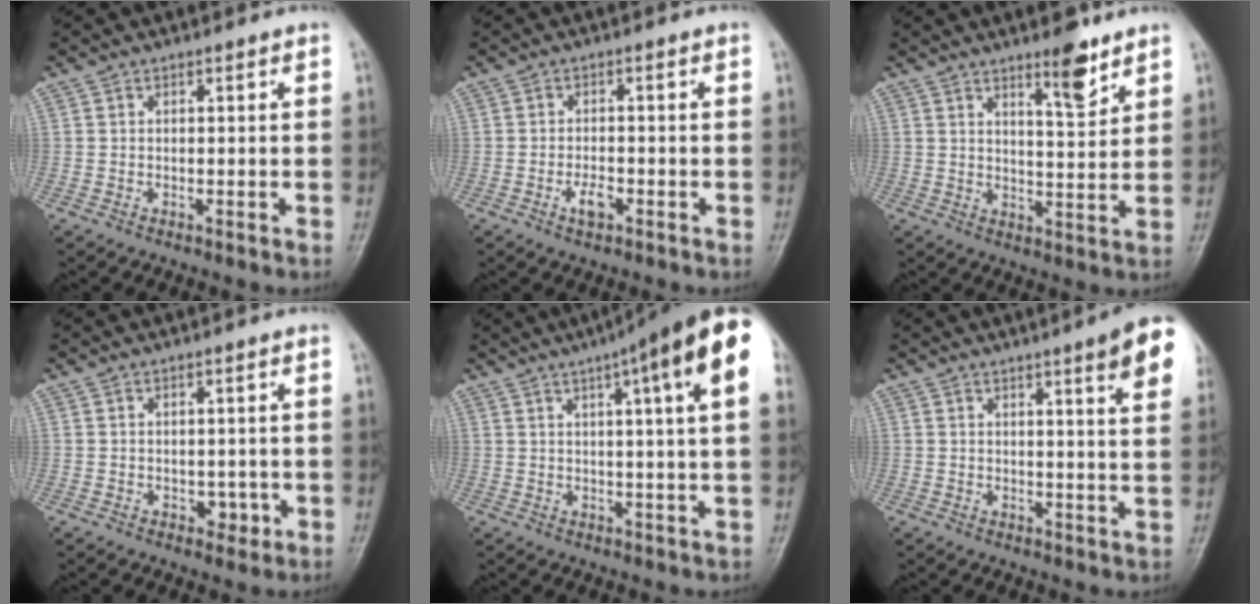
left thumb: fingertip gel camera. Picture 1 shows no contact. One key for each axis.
{"total": 2.9, "fx": -1.4, "fy": 1.3, "fz": 2.1, "tx": -0.037, "ty": 0.008, "tz": -0.025}
{"total": 6.9, "fx": 4.8, "fy": 1.6, "fz": 4.7, "tx": -0.058, "ty": -0.037, "tz": 0.073}
{"total": 2.8, "fx": -0.7, "fy": 2.0, "fz": 1.8, "tx": -0.006, "ty": 0.003, "tz": -0.006}
{"total": 16.7, "fx": 7.7, "fy": 2.0, "fz": 14.7, "tx": -0.207, "ty": 0.008, "tz": 0.094}
{"total": 9.8, "fx": 5.0, "fy": 1.2, "fz": 8.3, "tx": -0.093, "ty": -0.018, "tz": 0.053}